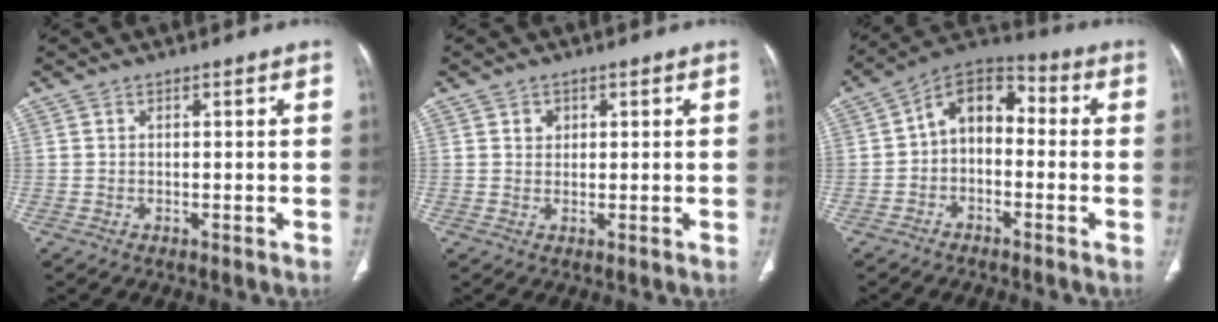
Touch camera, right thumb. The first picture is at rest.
{"total": 1.8, "force": [0.8, 1.5, 0.6], "torque": [0.002, -0.003, 0.011]}
{"total": 9.7, "force": [-0.7, 6.6, 7.0], "torque": [-0.083, 0.041, -0.034]}